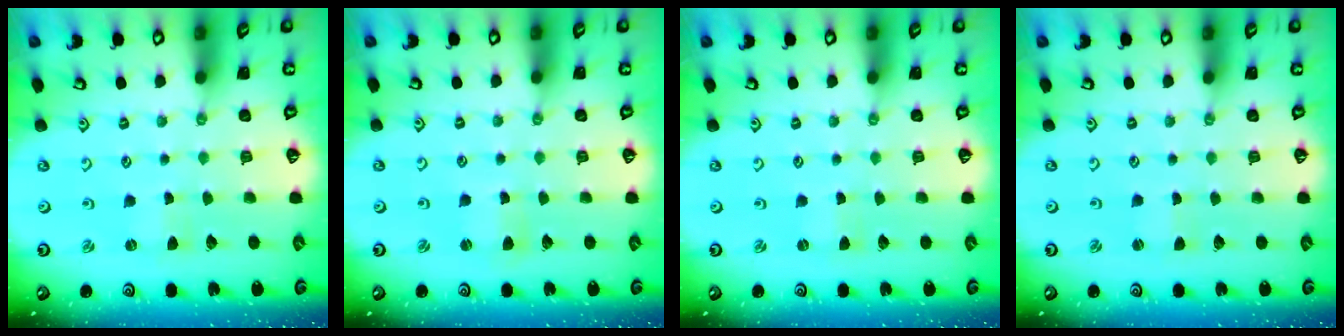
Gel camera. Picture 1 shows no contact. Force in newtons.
{"total": 1.5, "press": 1.4, "slide": 0.2}
{"total": 0.0}
{"total": 0.0}